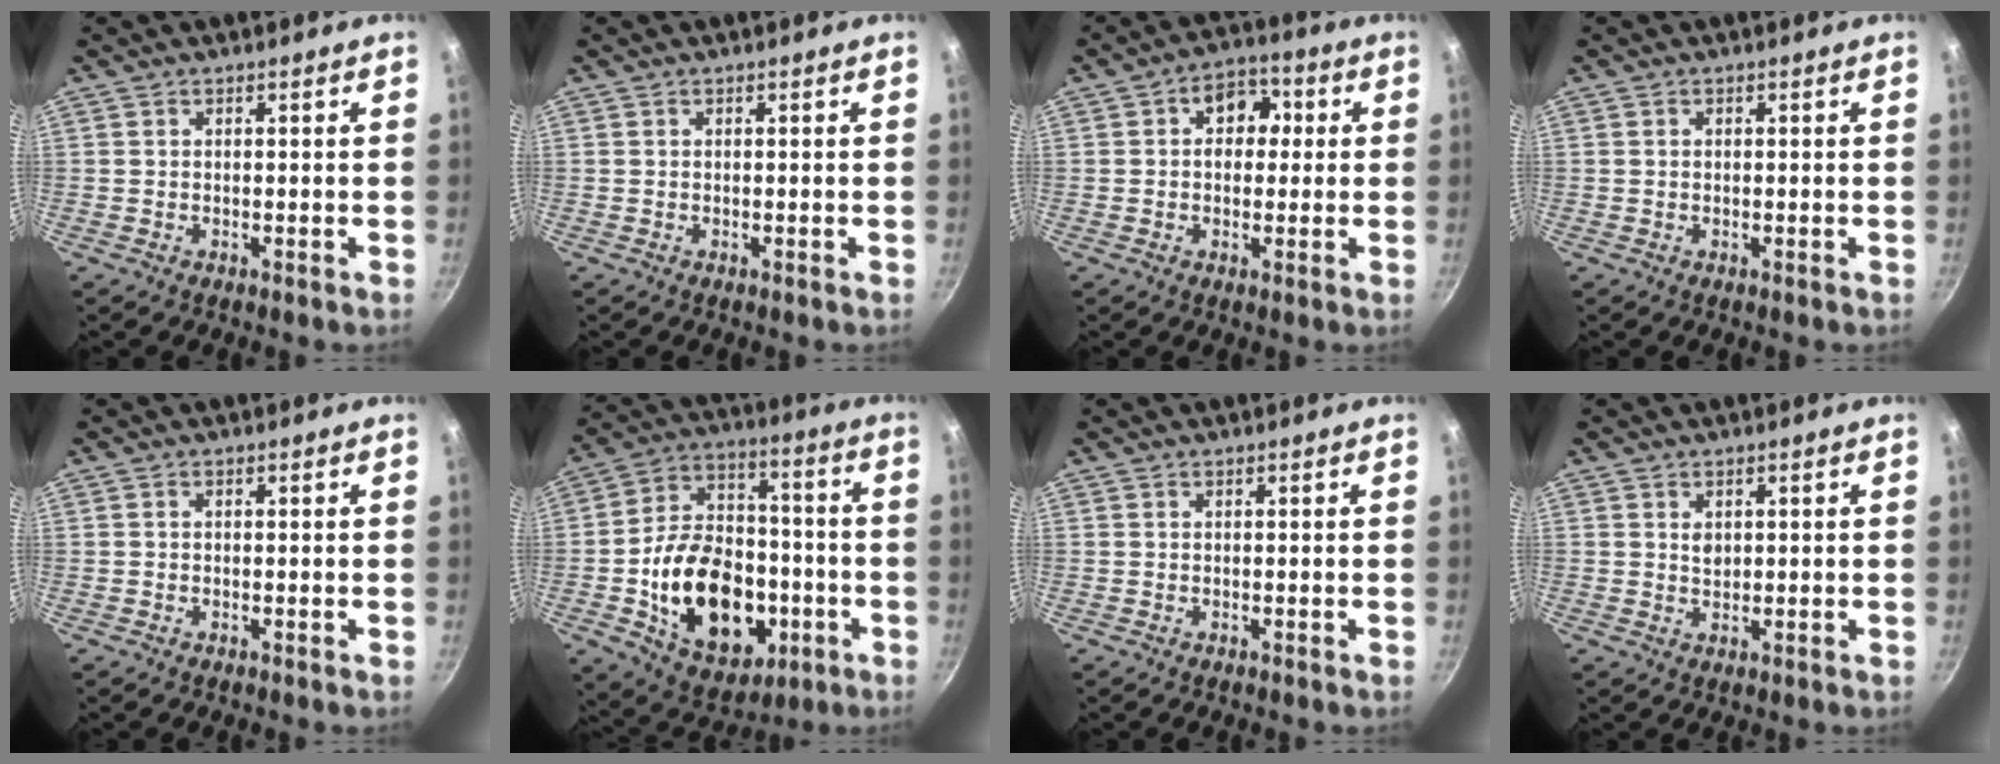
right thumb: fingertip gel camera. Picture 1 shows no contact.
{"total": 0.0}
{"total": 8.0, "force": [1.3, 6.0, 5.0], "torque": [-0.026, 0.012, 0.008]}
{"total": 0.5, "force": [0.1, 0.4, 0.3], "torque": [-0.004, 0.002, 0.003]}
{"total": 0.0}
{"total": 24.1, "force": [-5.6, 16.4, 16.7], "torque": [-0.243, 0.045, -0.076]}
{"total": 0.0}
{"total": 1.9, "force": [0.6, 1.4, 1.2], "torque": [-0.015, -0.004, 0.012]}